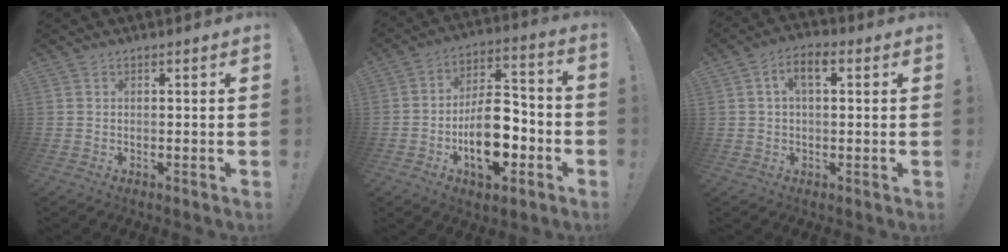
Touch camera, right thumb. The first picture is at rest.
{"total": 17.2, "force": [-6.1, 10.1, 12.5], "torque": [-0.193, 0.046, -0.092]}
{"total": 6.3, "force": [1.4, 3.6, 5.1], "torque": [-0.084, 0.013, 0.023]}